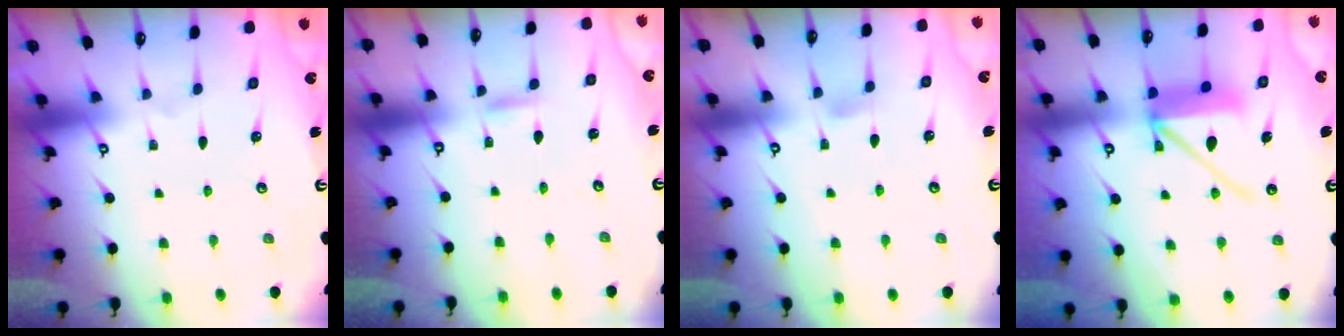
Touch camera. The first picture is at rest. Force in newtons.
{"total": 2.8, "press": 2.8, "slide": 0.3}
{"total": 4.4, "press": 4.3, "slide": 0.6}
{"total": 11.4, "press": 11.3, "slide": 1.5}